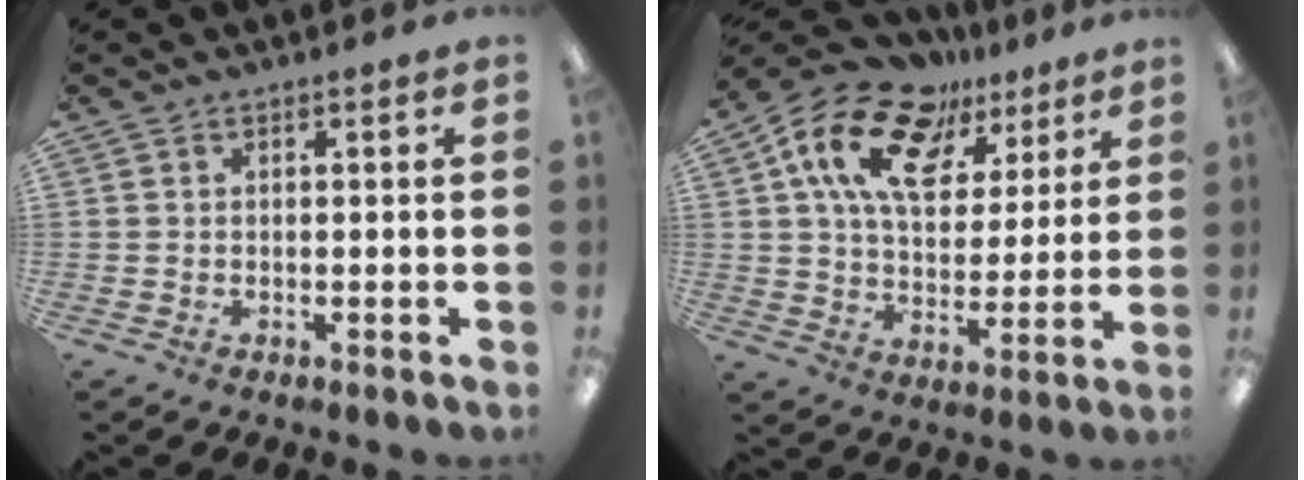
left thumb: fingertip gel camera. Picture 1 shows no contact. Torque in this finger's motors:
{"motor_torque": [0.32, 0.37, 1.39, -1.38, 0.24]}